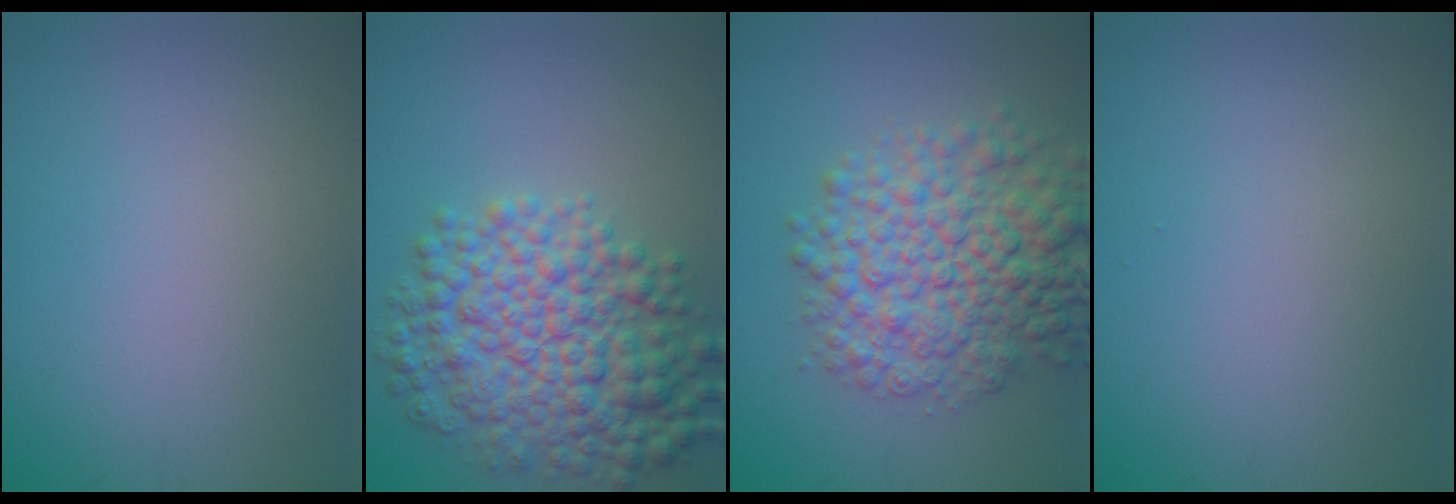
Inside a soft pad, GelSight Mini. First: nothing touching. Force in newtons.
{"total": 8.8, "press": 8.8, "slide": 0.0}
{"total": 8.3, "press": 8.3, "slide": 0.2}
{"total": 0.0}